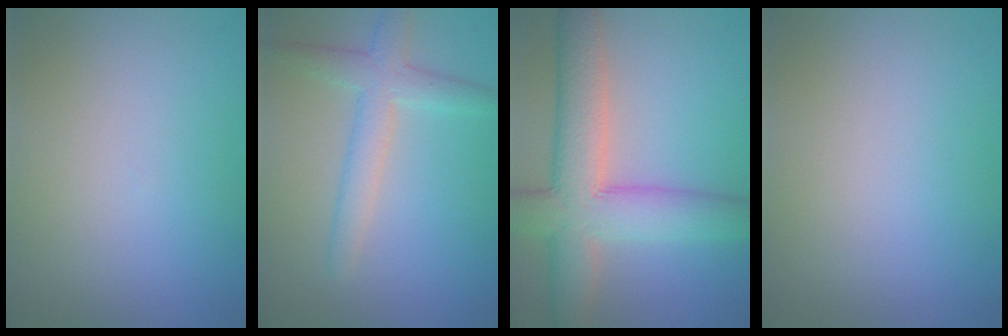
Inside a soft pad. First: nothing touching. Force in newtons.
{"total": 2.8, "press": 2.8, "slide": 0.2}
{"total": 8.6, "press": 8.6, "slide": 0.5}
{"total": 0.0}